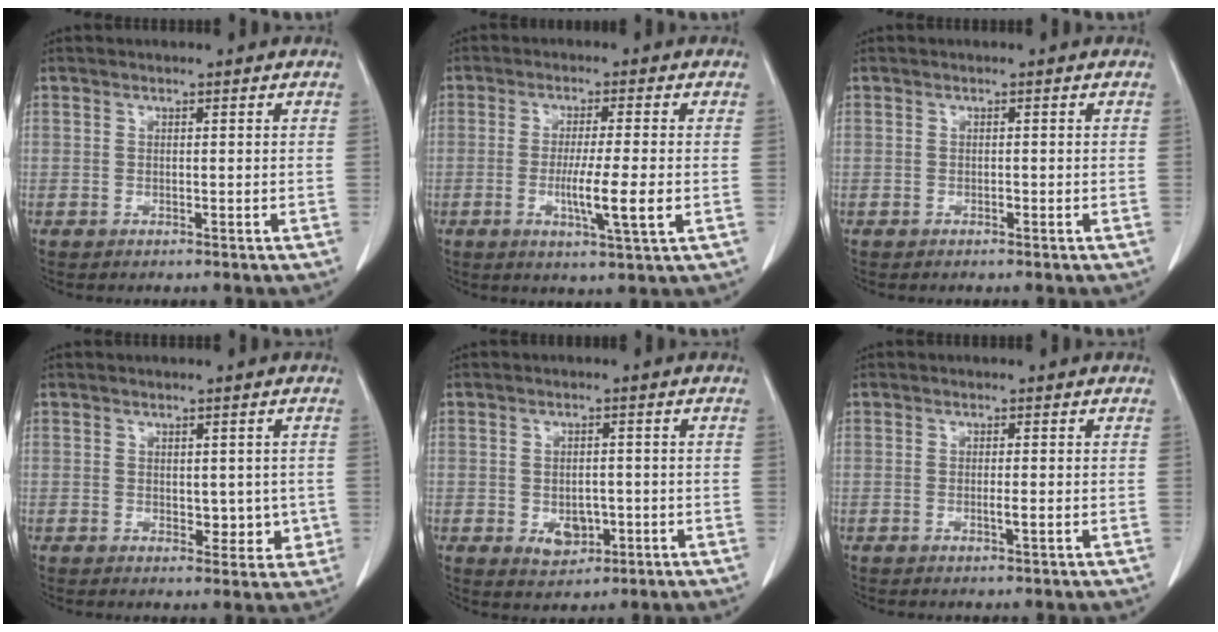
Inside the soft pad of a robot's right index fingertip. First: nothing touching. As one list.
[{"total": 7.1, "force": [-1.5, -0.3, 6.9], "torque": [-0.120, -0.017, -0.024]}, {"total": 0.0}, {"total": 3.9, "force": [-0.2, 2.5, 3.0], "torque": [-0.023, -0.004, 0.008]}, {"total": 4.3, "force": [-1.1, 3.1, 2.9], "torque": [-0.039, 0.000, -0.003]}, {"total": 1.2, "force": [-0.3, -0.1, 1.1], "torque": [-0.021, -0.004, -0.002]}]